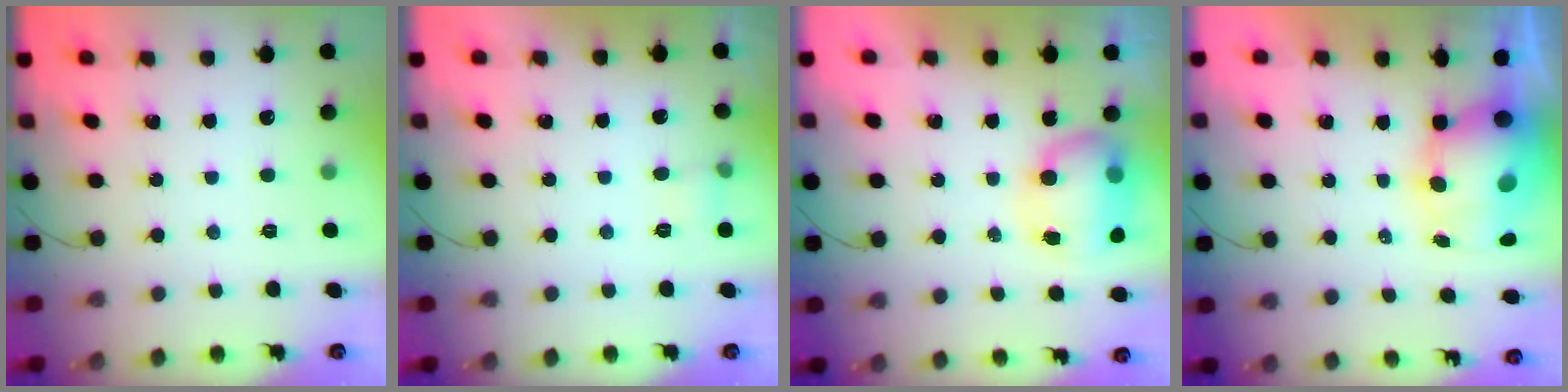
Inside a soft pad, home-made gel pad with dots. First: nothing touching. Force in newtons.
{"total": 4.2, "press": 4.0, "slide": 1.5}
{"total": 9.0, "press": 8.8, "slide": 1.7}
{"total": 11.5, "press": 11.0, "slide": 3.2}